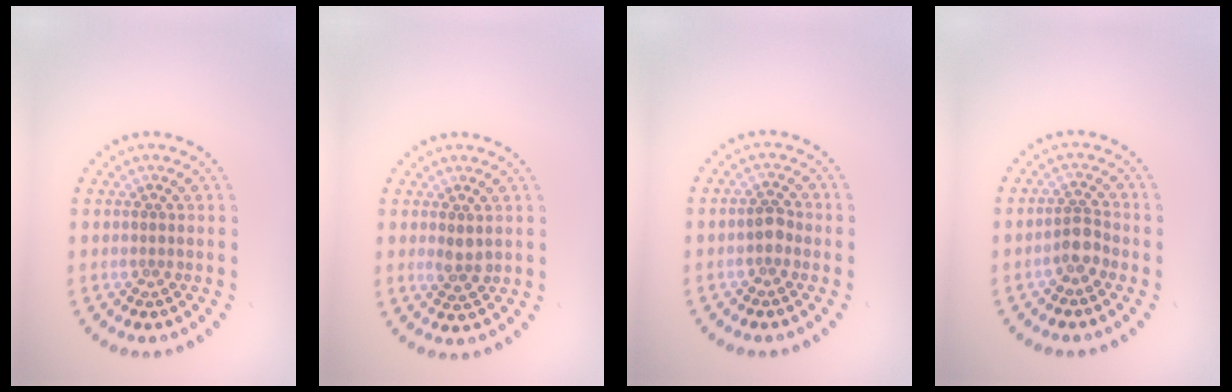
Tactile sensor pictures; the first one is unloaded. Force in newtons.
{"total": 1.6, "press": 1.5, "slide": 0.5}
{"total": 1.5, "press": 1.5, "slide": 0.4}
{"total": 2.0, "press": 1.7, "slide": 1.0}